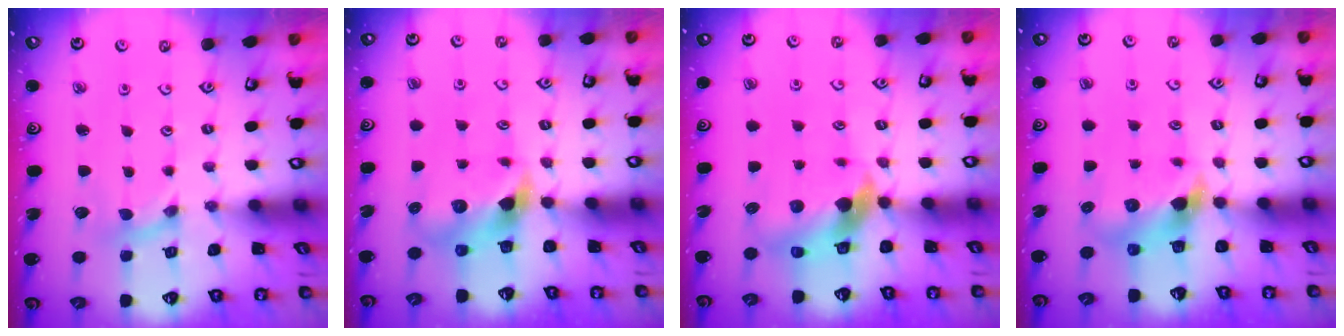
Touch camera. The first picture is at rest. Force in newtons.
{"total": 7.3, "press": 7.2, "slide": 1.2}
{"total": 10.1, "press": 10.0, "slide": 1.5}
{"total": 6.3, "press": 6.3, "slide": 0.7}